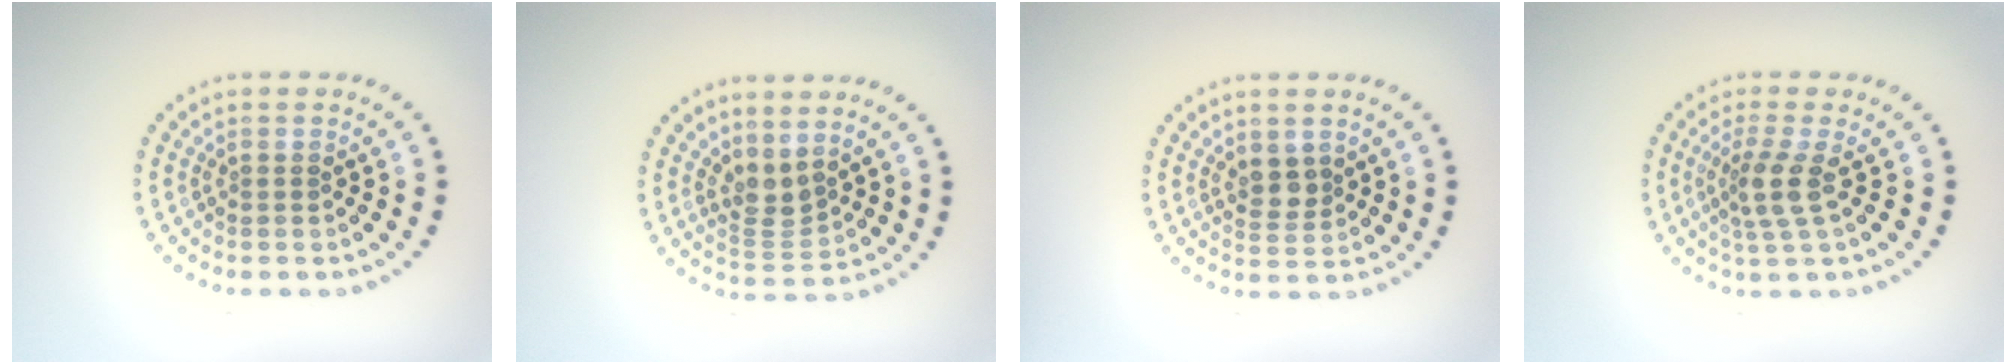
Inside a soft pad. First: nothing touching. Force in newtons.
{"total": 2.3, "press": 1.9, "slide": 1.4}
{"total": 2.0, "press": 1.8, "slide": 0.8}
{"total": 2.9, "press": 2.3, "slide": 1.8}